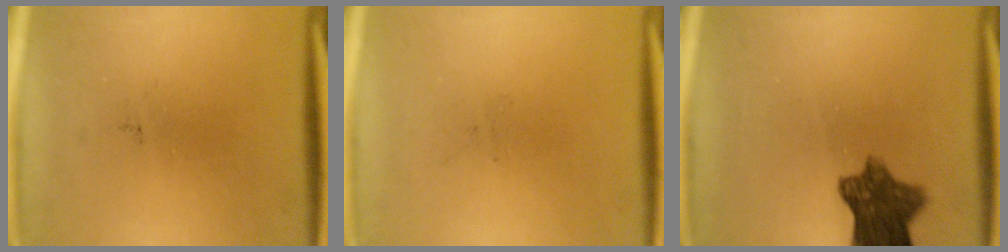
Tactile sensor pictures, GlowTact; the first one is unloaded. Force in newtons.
{"total": 0.0}
{"total": 8.6}